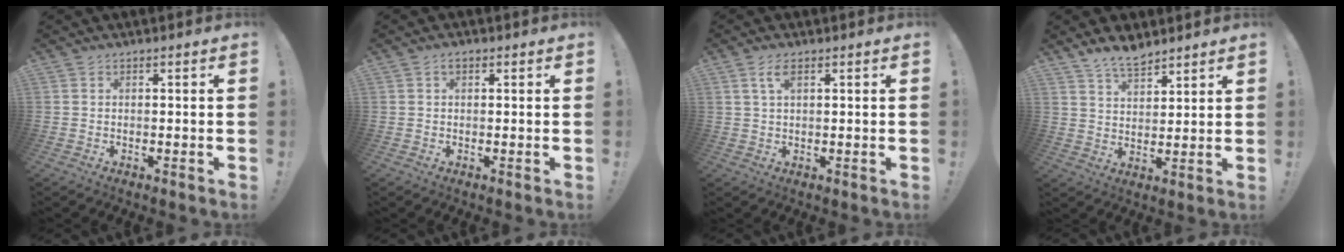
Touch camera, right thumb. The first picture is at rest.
{"total": 1.4, "force": [0.7, 0.8, 1.0], "torque": [-0.020, 0.004, 0.013]}
{"total": 3.8, "force": [1.8, 1.5, 3.0], "torque": [-0.058, 0.001, 0.030]}
{"total": 7.5, "force": [6.1, 3.0, 3.0], "torque": [-0.059, -0.033, 0.116]}